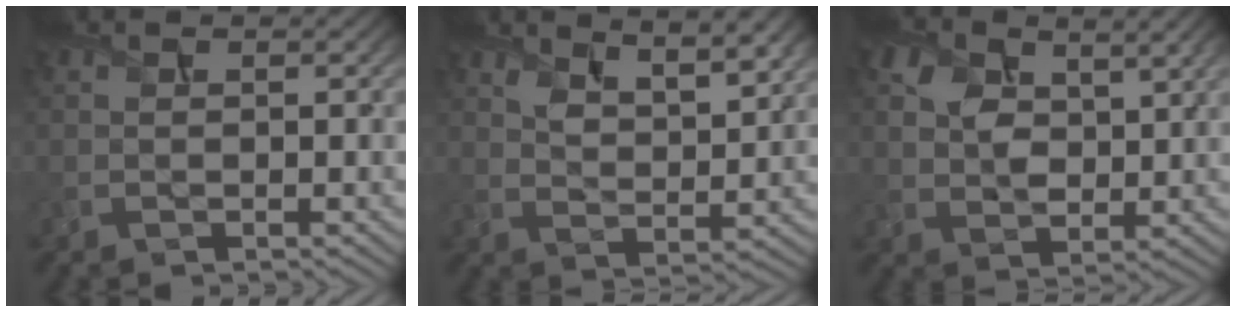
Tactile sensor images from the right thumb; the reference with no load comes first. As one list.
[{"total": 7.9, "force": [5.7, 2.6, 4.9], "torque": [-0.087, -0.007, 0.099]}, {"total": 6.6, "force": [3.1, 3.9, 4.4], "torque": [-0.100, 0.001, 0.058]}]